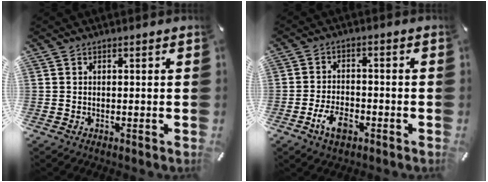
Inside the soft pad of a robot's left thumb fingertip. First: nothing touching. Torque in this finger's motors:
{"motor_torque": [0.30, 2.06, 0.15, 0.19, 0.10]}